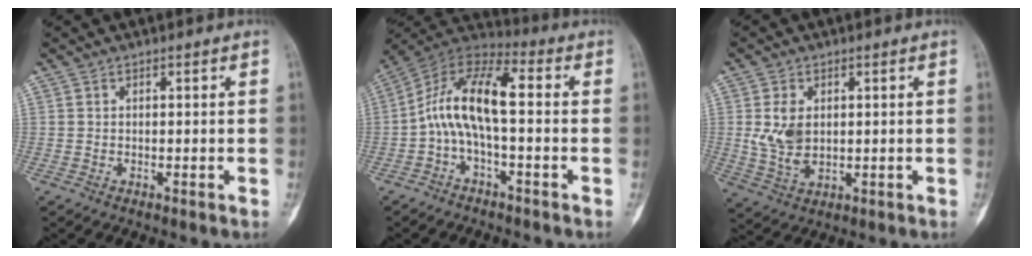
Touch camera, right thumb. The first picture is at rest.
{"total": 11.9, "force": [-1.3, 4.7, 10.8], "torque": [-0.207, 0.055, -0.037]}
{"total": 6.9, "force": [1.0, 4.4, 5.2], "torque": [-0.094, -0.007, 0.031]}